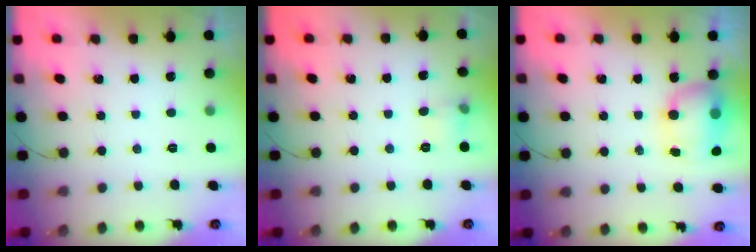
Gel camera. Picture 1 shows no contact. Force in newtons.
{"total": 4.9, "press": 4.7, "slide": 1.6}
{"total": 8.4, "press": 7.9, "slide": 2.6}